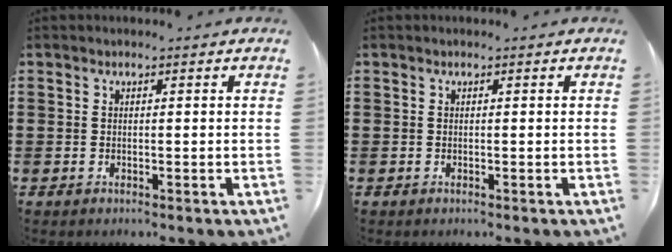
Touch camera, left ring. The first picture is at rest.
{"total": 0.0}